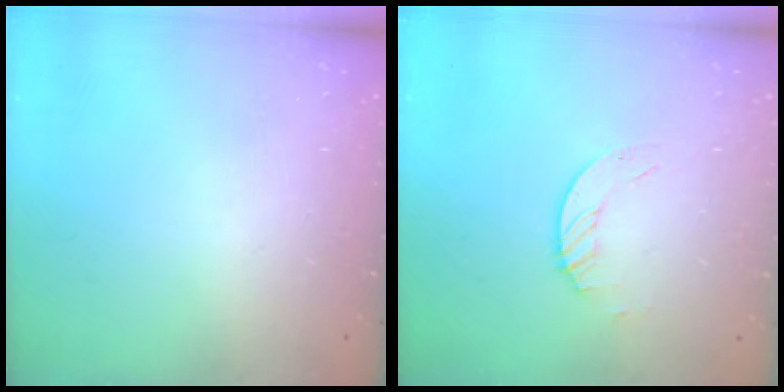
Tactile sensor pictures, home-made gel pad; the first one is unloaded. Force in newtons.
{"total": 1.2, "press": 1.2, "slide": 0.2}